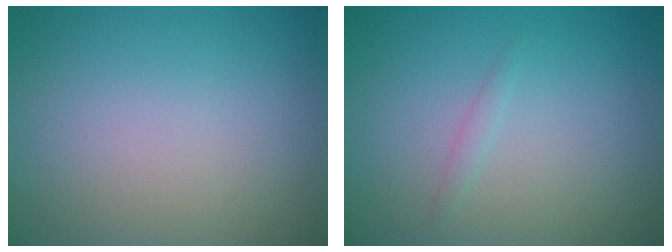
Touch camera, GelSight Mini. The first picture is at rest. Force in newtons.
{"total": 0.7, "press": 0.7, "slide": 0.0}